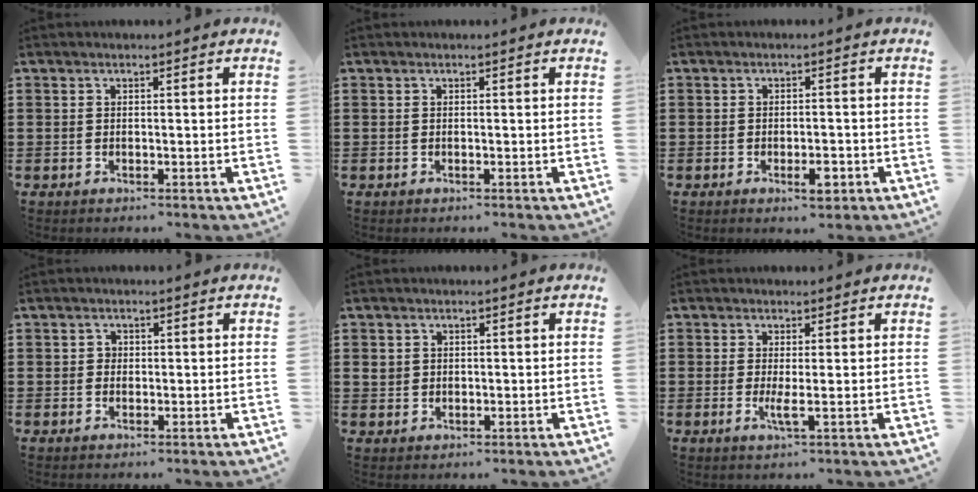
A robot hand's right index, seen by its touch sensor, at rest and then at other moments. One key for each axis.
{"total": 0.0}
{"total": 2.8, "fx": -1.5, "fy": 1.0, "fz": 2.2, "tx": -0.039, "ty": -0.002, "tz": -0.025}
{"total": 0.8, "fx": 0.1, "fy": 0.8, "fz": 0.3, "tx": -0.008, "ty": 0.003, "tz": 0.002}
{"total": 1.3, "fx": 0.4, "fy": 1.2, "fz": 0.4, "tx": -0.012, "ty": 0.006, "tz": 0.007}
{"total": 2.3, "fx": -0.2, "fy": 0.0, "fz": 2.3, "tx": -0.041, "ty": -0.007, "tz": -0.004}